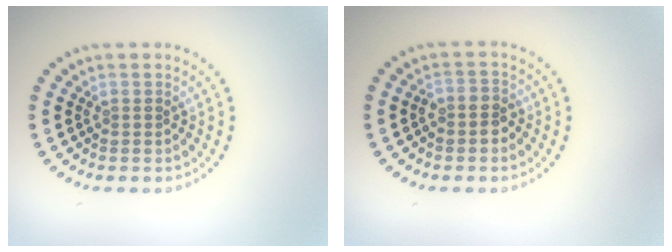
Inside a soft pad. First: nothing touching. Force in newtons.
{"total": 1.9, "press": 1.7, "slide": 0.8}